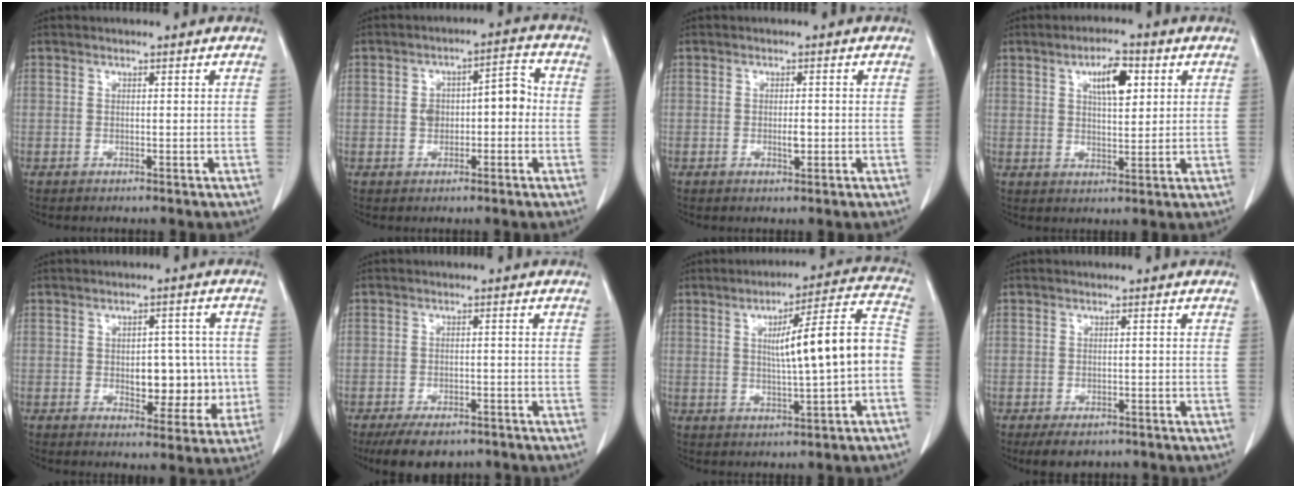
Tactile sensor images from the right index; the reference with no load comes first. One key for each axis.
{"total": 6.4, "fx": -0.2, "fy": 3.4, "fz": 5.4, "tx": -0.081, "ty": 0.039, "tz": -0.001}
{"total": 1.7, "fx": -0.3, "fy": 0.6, "fz": 1.6, "tx": -0.029, "ty": -0.001, "tz": -0.003}
{"total": 6.5, "fx": 2.7, "fy": 2.2, "fz": 5.5, "tx": -0.093, "ty": 0.006, "tz": 0.044}
{"total": 8.5, "fx": -0.7, "fy": 4.7, "fz": 7.0, "tx": -0.075, "ty": 0.016, "tz": 0.001}
{"total": 7.7, "fx": -5.8, "fy": 3.6, "fz": 3.6, "tx": -0.049, "ty": -0.001, "tz": -0.084}
{"total": 13.0, "fx": -0.4, "fy": 0.7, "fz": 13.0, "tx": -0.181, "ty": 0.030, "tz": -0.005}
{"total": 4.1, "fx": -2.9, "fy": 2.2, "fz": 1.8, "tx": -0.022, "ty": -0.002, "tz": -0.037}